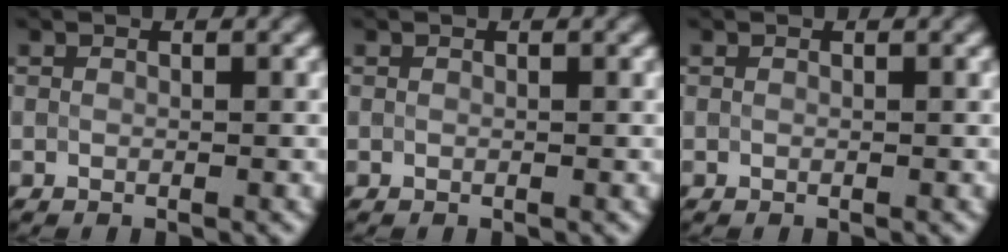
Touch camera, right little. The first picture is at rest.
{"total": 0.0}
{"total": 0.0}